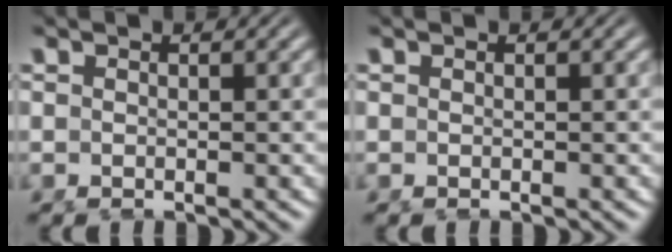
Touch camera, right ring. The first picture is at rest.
{"total": 0.0}